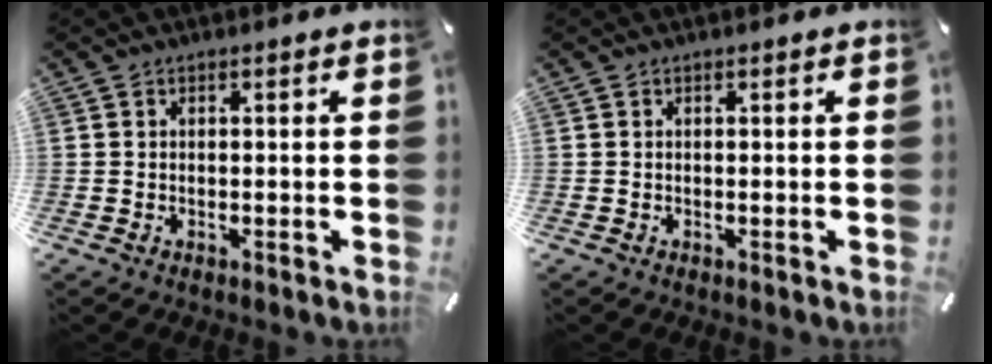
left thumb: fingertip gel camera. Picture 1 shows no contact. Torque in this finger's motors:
{"motor_torque": [-0.10, -0.10, -0.02, 0.04, 0.00]}